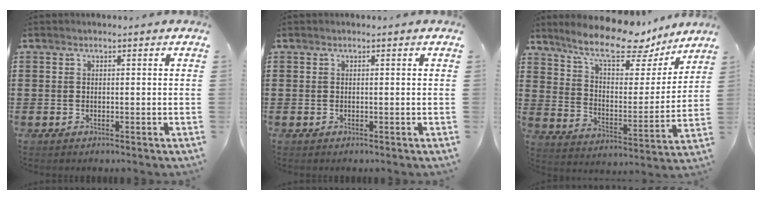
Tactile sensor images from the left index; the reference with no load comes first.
{"total": 0.0}
{"total": 12.9, "force": [10.8, 3.2, 6.3], "torque": [-0.133, -0.066, 0.185]}